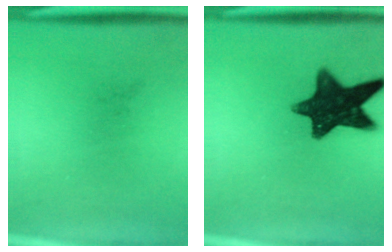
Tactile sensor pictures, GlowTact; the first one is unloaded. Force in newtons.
{"total": 12.7}